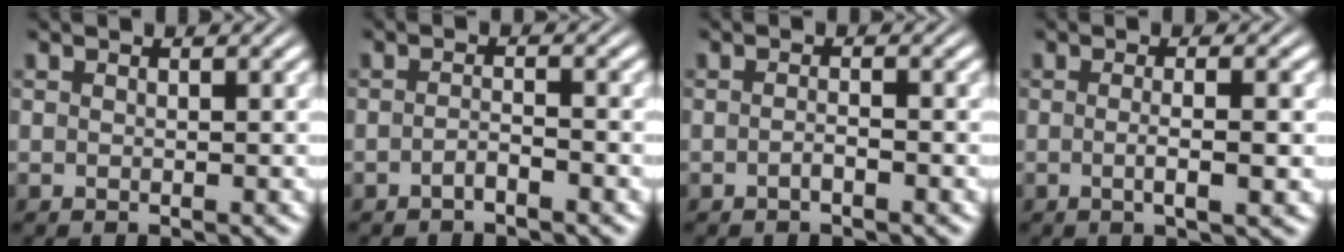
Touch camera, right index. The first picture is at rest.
{"total": 1.4, "force": [-1.3, 0.0, 0.6], "torque": [-0.002, -0.003, -0.024]}
{"total": 1.0, "force": [-0.9, 0.0, 0.5], "torque": [-0.001, 0.001, -0.019]}
{"total": 2.1, "force": [-0.7, -0.2, 2.0], "torque": [-0.029, -0.004, -0.009]}